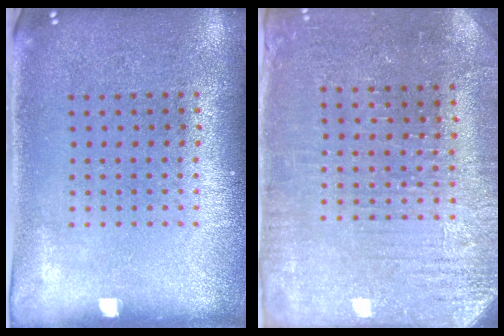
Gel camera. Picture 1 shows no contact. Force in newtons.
{"total": 3.0, "press": 2.9, "slide": 0.6}